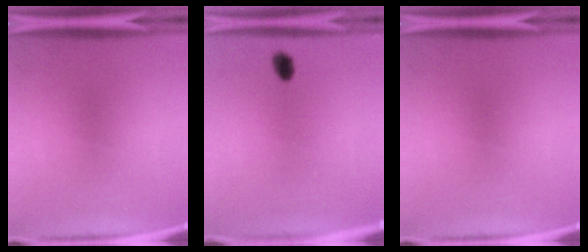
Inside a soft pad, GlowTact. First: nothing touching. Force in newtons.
{"total": 2.7}
{"total": 0.0}